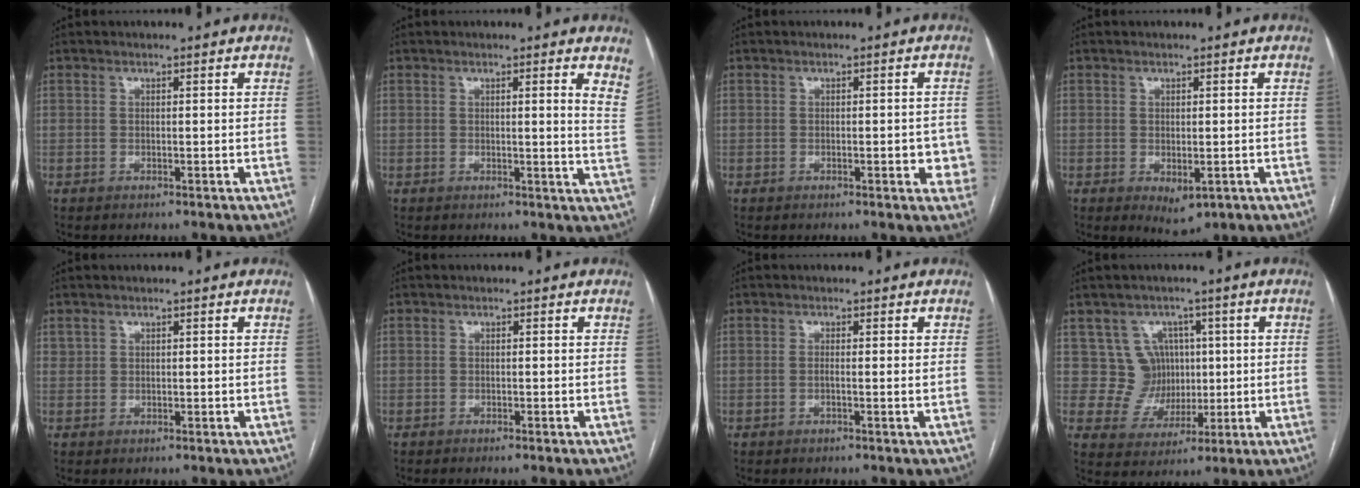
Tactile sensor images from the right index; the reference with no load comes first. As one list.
[{"total": 5.0, "force": [3.3, -0.1, 3.8], "torque": [-0.045, -0.018, 0.017]}, {"total": 3.2, "force": [-0.9, 1.7, 2.5], "torque": [-0.013, 0.005, -0.008]}, {"total": 3.6, "force": [-1.2, 1.8, 2.8], "torque": [-0.039, -0.008, -0.004]}, {"total": 0.9, "force": [0.6, 0.6, 0.0], "torque": [0.008, 0.003, 0.011]}, {"total": 0.9, "force": [-0.7, -0.2, 0.6], "torque": [-0.010, 0.001, -0.011]}, {"total": 0.9, "force": [0.0, 0.0, 0.9], "torque": [-0.019, 0.001, 0.003]}, {"total": 7.1, "force": [1.9, 6.8, 0.4], "torque": [0.001, 0.024, 0.046]}]